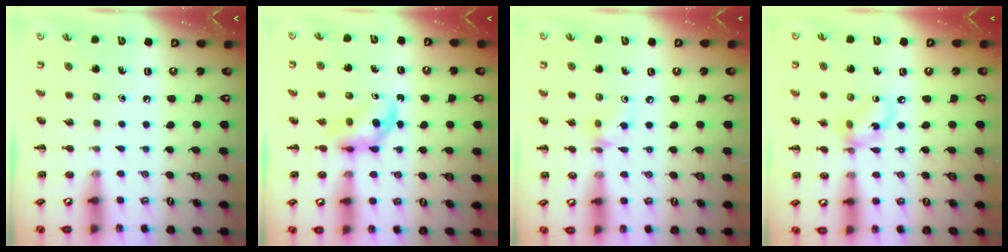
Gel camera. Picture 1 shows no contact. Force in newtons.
{"total": 4.5, "press": 4.4, "slide": 1.2}
{"total": 5.9, "press": 5.7, "slide": 1.5}
{"total": 7.4, "press": 7.4, "slide": 0.9}